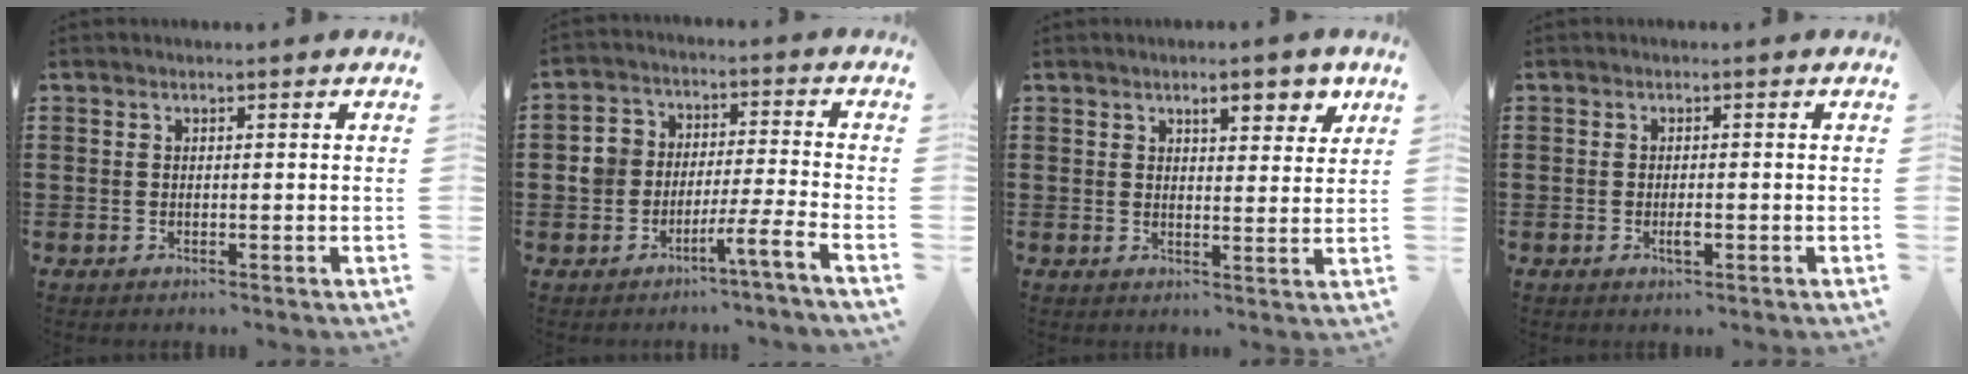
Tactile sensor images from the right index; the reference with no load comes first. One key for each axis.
{"total": 5.0, "fx": -4.1, "fy": 1.1, "fz": 2.5, "tx": -0.056, "ty": 0.004, "tz": -0.083}
{"total": 4.8, "fx": 3.0, "fy": 1.7, "fz": 3.3, "tx": -0.041, "ty": -0.003, "tz": 0.044}
{"total": 1.6, "fx": -0.6, "fy": 0.5, "fz": 1.5, "tx": -0.035, "ty": -0.003, "tz": -0.013}